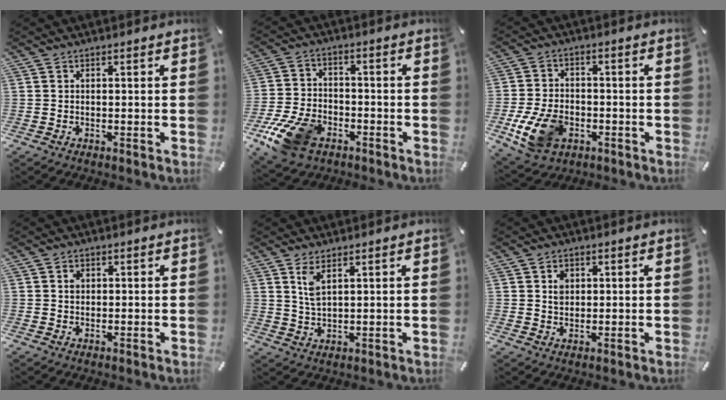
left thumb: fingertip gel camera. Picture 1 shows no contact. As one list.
[{"total": 12.4, "force": [-6.8, 7.9, 6.8], "torque": [-0.139, 0.037, -0.120]}, {"total": 11.4, "force": [-4.0, 7.9, 7.2], "torque": [-0.153, 0.007, -0.069]}, {"total": 1.4, "force": [0.2, 1.2, 0.6], "torque": [-0.005, 0.002, 0.002]}, {"total": 4.5, "force": [2.4, 1.9, 3.3], "torque": [-0.073, 0.001, 0.043]}, {"total": 2.8, "force": [0.8, 2.4, 1.2], "torque": [-0.011, -0.002, 0.011]}]